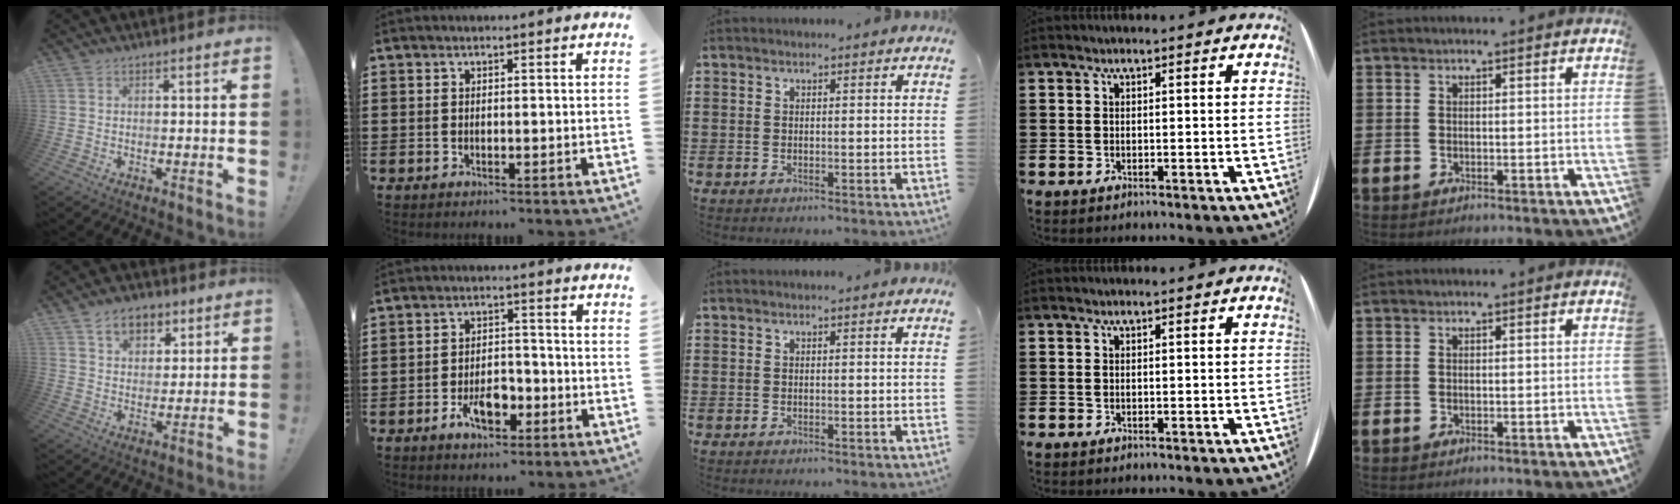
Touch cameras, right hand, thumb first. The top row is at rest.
{"thumb": {"total": 9.3, "force": [5.1, 6.5, 4.3], "torque": [-0.064, -0.016, 0.097]}, "index": {"total": 5.6, "force": [-2.9, 2.9, 3.9], "torque": [-0.074, 0.005, -0.052]}}